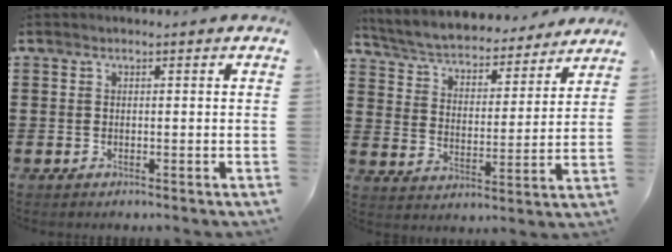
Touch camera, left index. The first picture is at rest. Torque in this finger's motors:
{"motor_torque": [2.14, 0.00, 0.53, 0.14]}